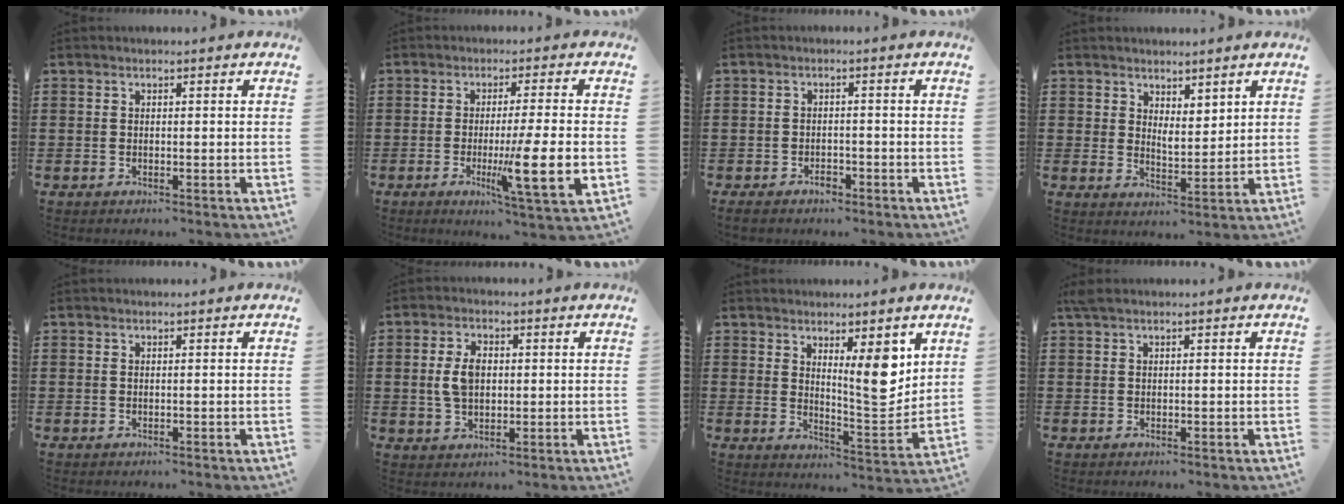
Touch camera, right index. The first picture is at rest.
{"total": 9.8, "force": [-2.1, 0.5, 9.6], "torque": [-0.163, -0.024, -0.038]}
{"total": 1.9, "force": [-1.5, 0.9, 0.7], "torque": [-0.017, 0.000, -0.030]}
{"total": 3.5, "force": [3.1, 1.5, 0.6], "torque": [-0.014, -0.005, 0.057]}
{"total": 0.0}
{"total": 5.1, "force": [0.5, 2.9, 4.1], "torque": [-0.101, 0.005, 0.004]}
{"total": 8.8, "force": [4.8, 2.9, 6.7], "torque": [-0.099, -0.026, 0.078]}
{"total": 0.7, "force": [0.3, 0.1, 0.6], "torque": [-0.013, 0.001, 0.006]}